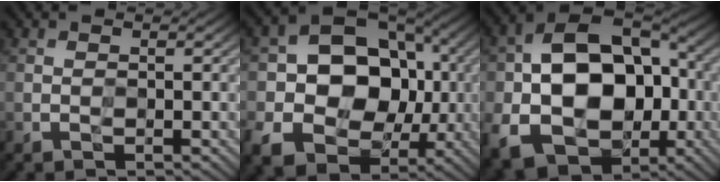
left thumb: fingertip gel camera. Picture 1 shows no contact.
{"total": 14.8, "force": [-1.1, 11.6, 9.1], "torque": [-0.158, -0.017, -0.026]}
{"total": 18.1, "force": [-3.1, 13.0, 12.1], "torque": [-0.224, -0.021, -0.041]}